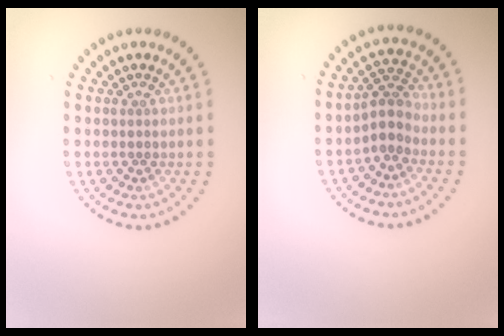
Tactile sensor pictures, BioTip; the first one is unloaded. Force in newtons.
{"total": 2.6, "press": 2.0, "slide": 1.6}